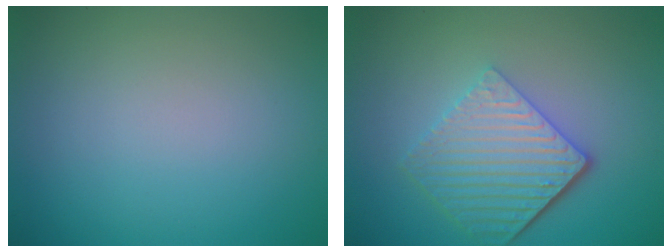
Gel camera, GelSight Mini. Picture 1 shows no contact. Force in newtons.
{"total": 5.8, "press": 4.3, "slide": 3.9}